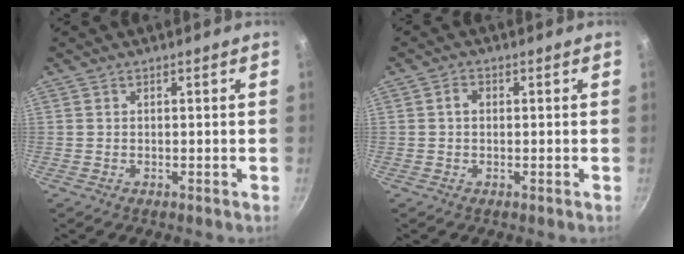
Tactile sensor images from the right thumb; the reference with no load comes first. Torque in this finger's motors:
{"motor_torque": [0.08, 1.10, 0.56, -0.36, -0.02]}